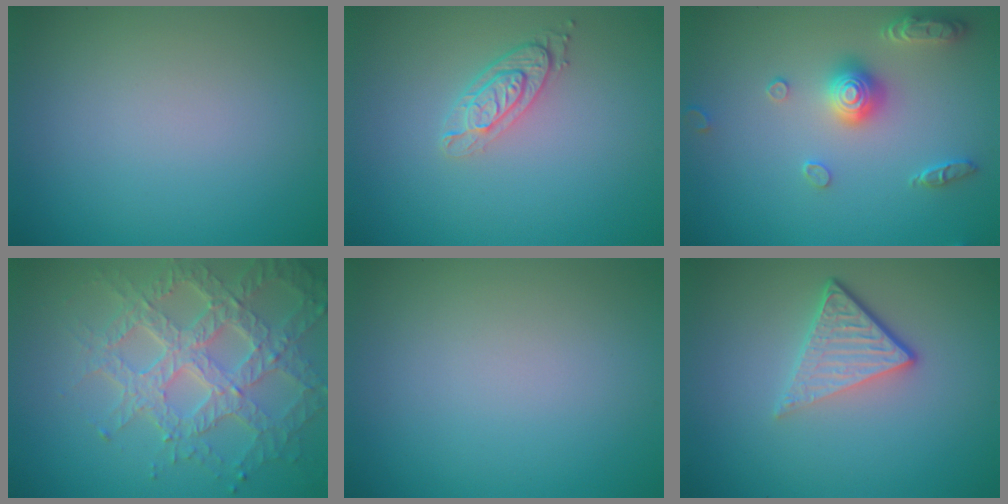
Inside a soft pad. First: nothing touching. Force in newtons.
{"total": 2.8, "press": 2.2, "slide": 1.7}
{"total": 3.4, "press": 3.2, "slide": 1.0}
{"total": 6.8, "press": 5.3, "slide": 4.3}
{"total": 0.0}
{"total": 4.1, "press": 2.7, "slide": 3.1}